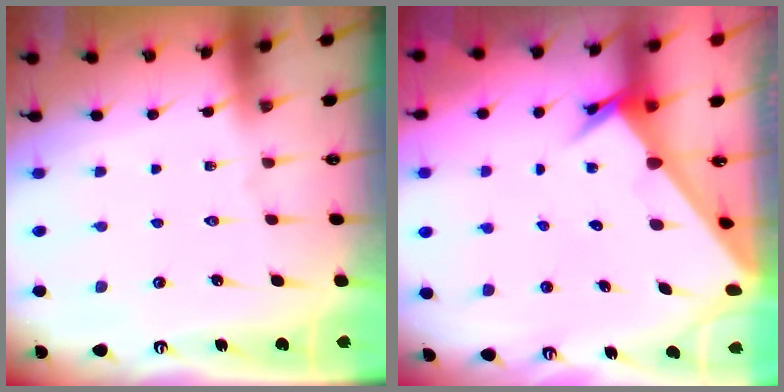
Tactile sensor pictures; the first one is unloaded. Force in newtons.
{"total": 3.1, "press": 3.1, "slide": 0.3}